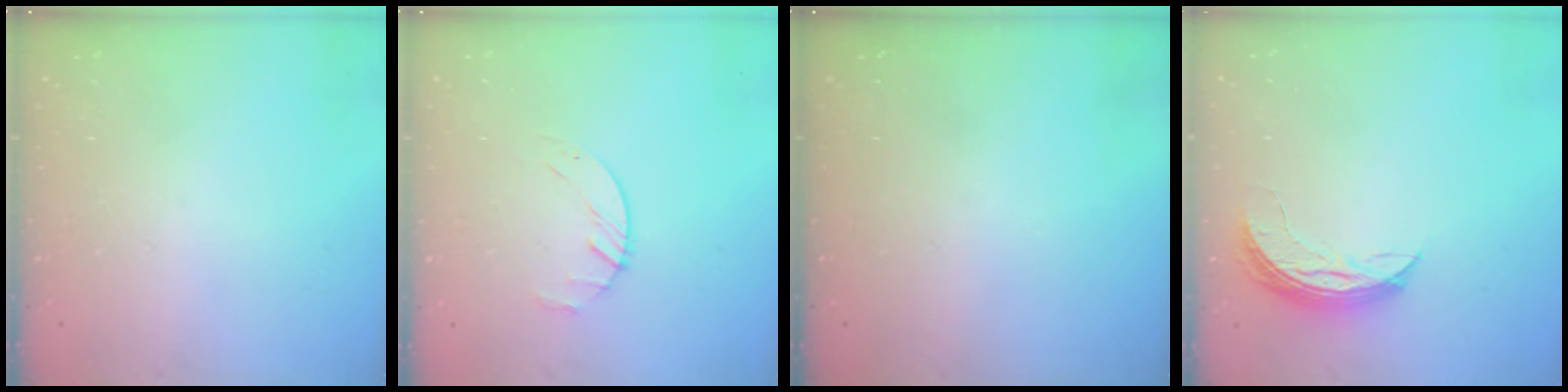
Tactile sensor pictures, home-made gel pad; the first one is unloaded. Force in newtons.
{"total": 2.2, "press": 2.2, "slide": 0.4}
{"total": 0.0}
{"total": 7.2, "press": 7.2, "slide": 0.7}